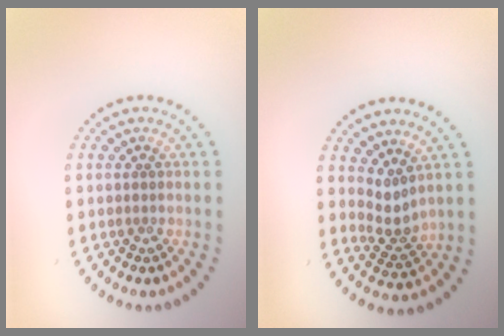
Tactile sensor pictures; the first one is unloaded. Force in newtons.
{"total": 2.2, "press": 1.6, "slide": 1.6}